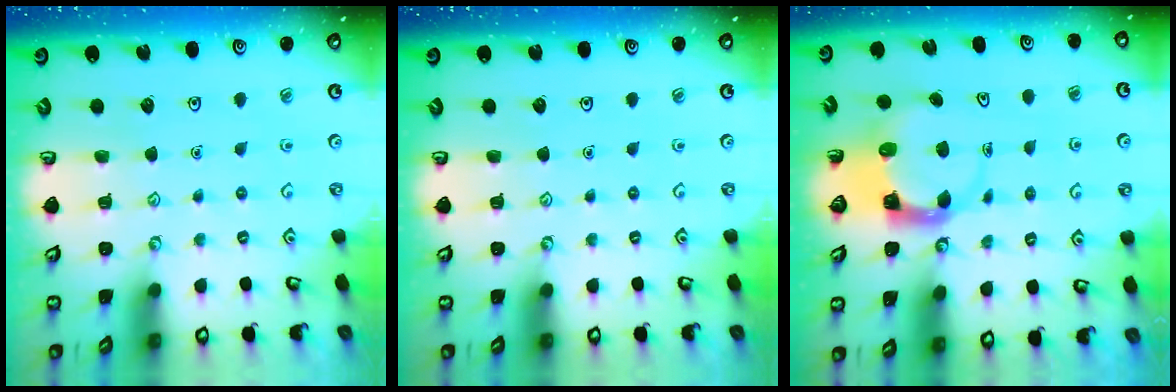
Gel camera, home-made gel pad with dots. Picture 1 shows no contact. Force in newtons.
{"total": 0.0}
{"total": 3.6, "press": 3.5, "slide": 0.5}